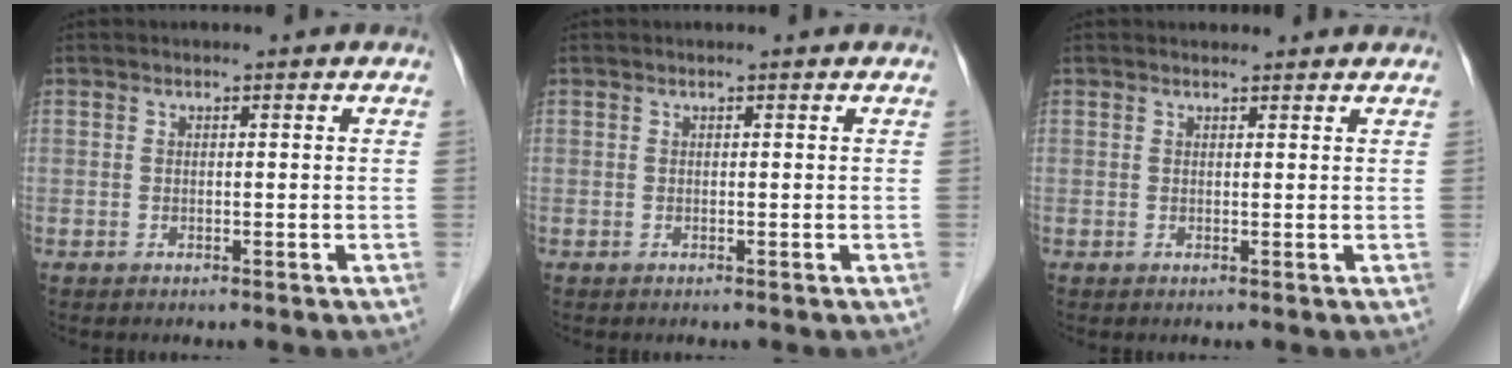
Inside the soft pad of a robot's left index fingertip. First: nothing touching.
{"total": 0.0}
{"total": 2.5, "force": [2.4, 0.7, 0.3], "torque": [-0.009, 0.016, 0.027]}